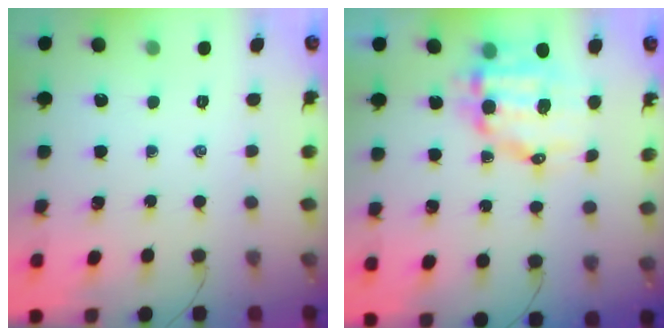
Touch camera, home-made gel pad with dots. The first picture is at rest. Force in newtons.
{"total": 11.7, "press": 11.4, "slide": 2.4}